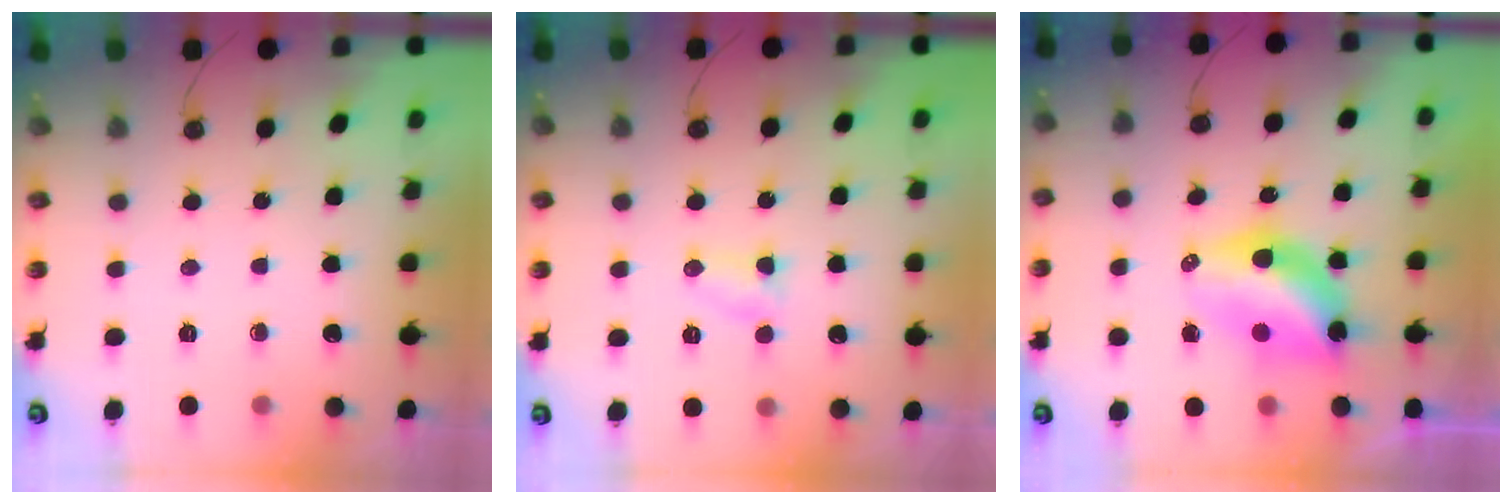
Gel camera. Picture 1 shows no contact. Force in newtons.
{"total": 3.0, "press": 3.0, "slide": 0.3}
{"total": 7.8, "press": 7.8, "slide": 0.5}